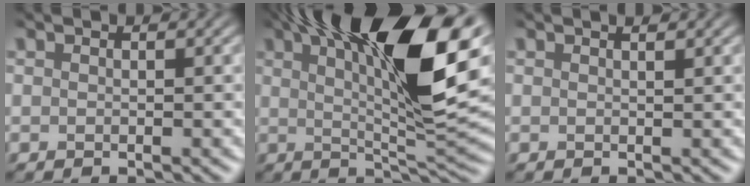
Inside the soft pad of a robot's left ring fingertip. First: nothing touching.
{"total": 16.5, "force": [6.3, 4.1, 14.7], "torque": [-0.216, 0.020, 0.098]}
{"total": 0.7, "force": [0.6, 0.1, 0.4], "torque": [-0.006, 0.001, 0.009]}